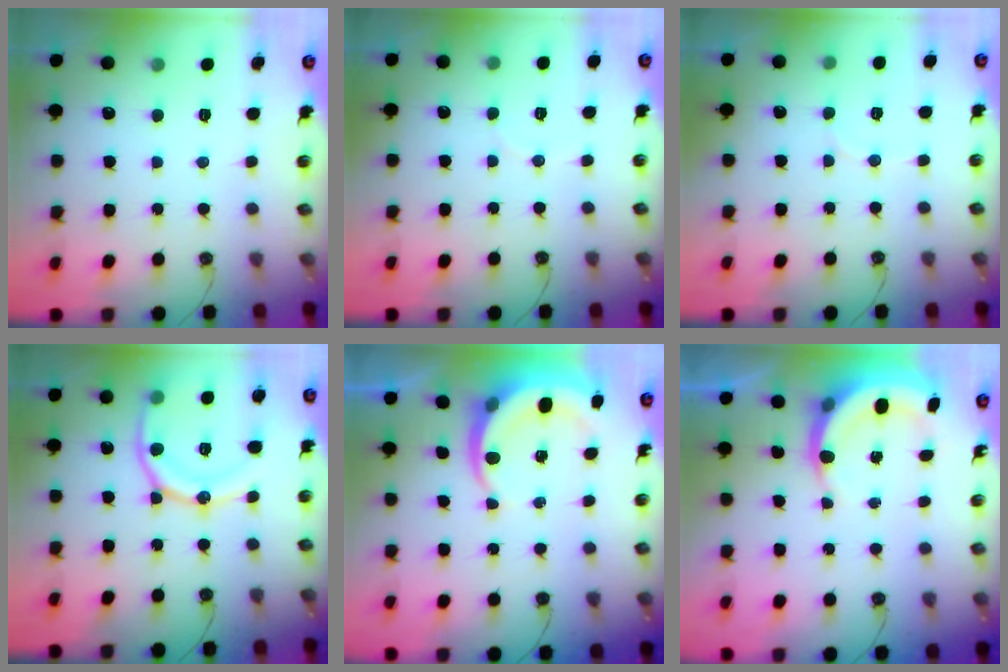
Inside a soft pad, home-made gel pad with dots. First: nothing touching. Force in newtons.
{"total": 1.8, "press": 1.8, "slide": 0.2}
{"total": 2.9, "press": 2.9, "slide": 0.3}
{"total": 16.9, "press": 16.8, "slide": 1.9}
{"total": 7.4, "press": 7.3, "slide": 0.9}
{"total": 6.3, "press": 6.3, "slide": 0.7}